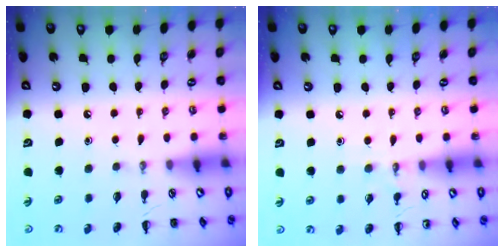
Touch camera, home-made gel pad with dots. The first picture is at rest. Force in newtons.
{"total": 5.8, "press": 5.6, "slide": 1.6}